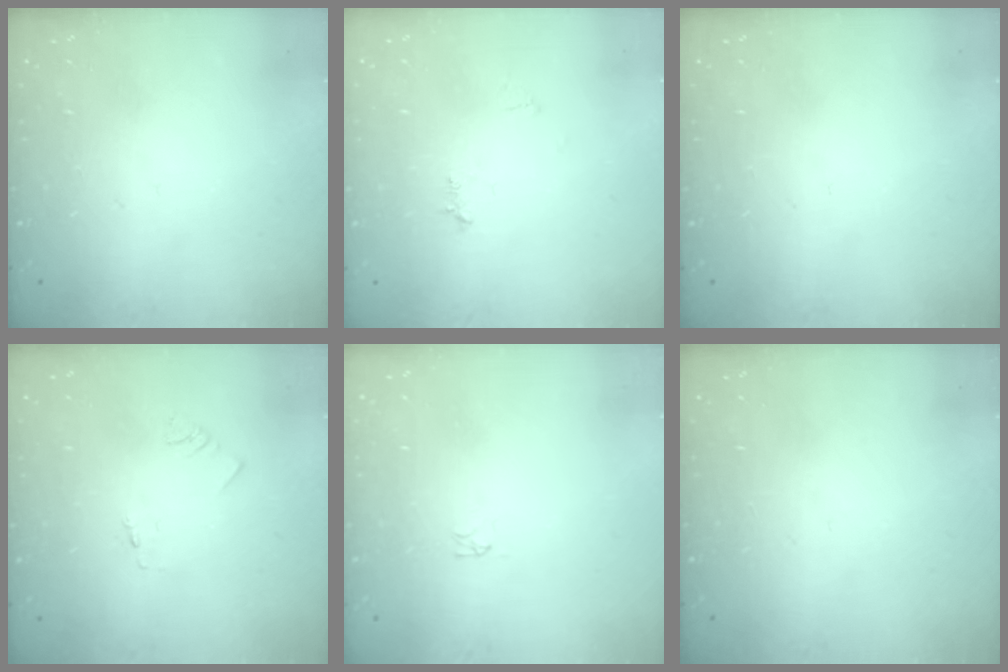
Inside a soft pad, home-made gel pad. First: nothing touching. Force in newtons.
{"total": 4.9, "press": 4.9, "slide": 0.5}
{"total": 0.0}
{"total": 1.3, "press": 1.2, "slide": 0.1}
{"total": 0.0}
{"total": 0.0}